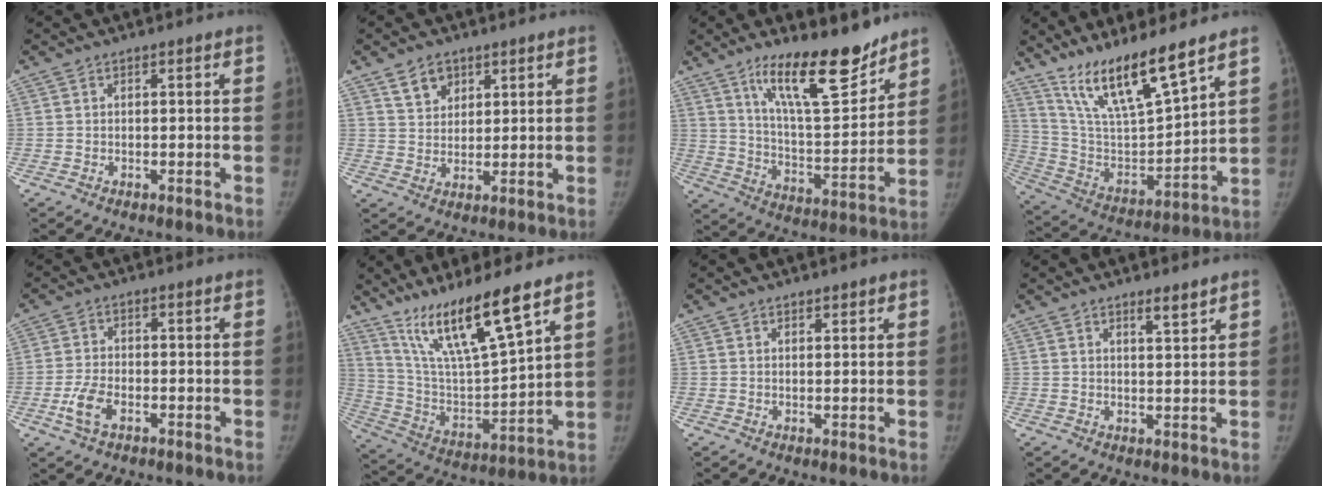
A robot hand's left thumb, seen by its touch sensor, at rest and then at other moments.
{"total": 5.3, "force": [3.3, 3.7, 1.9], "torque": [-0.009, -0.023, 0.063]}
{"total": 17.6, "force": [12.8, 4.8, 11.1], "torque": [-0.140, -0.093, 0.219]}
{"total": 16.7, "force": [12.5, 2.7, 10.7], "torque": [-0.177, -0.069, 0.246]}
{"total": 5.1, "force": [-2.2, 2.7, 3.7], "torque": [-0.083, 0.008, -0.041]}
{"total": 17.2, "force": [12.0, 1.9, 12.1], "torque": [-0.206, -0.066, 0.235]}
{"total": 1.3, "force": [1.1, 0.6, 0.5], "torque": [0.003, -0.006, 0.015]}
{"total": 2.5, "force": [2.1, 0.2, 1.4], "torque": [-0.020, -0.020, 0.035]}